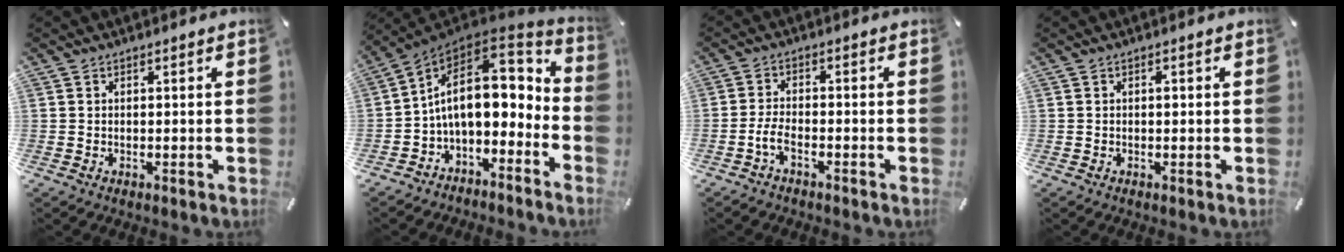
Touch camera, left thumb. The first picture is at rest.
{"total": 16.5, "force": [2.1, 9.7, 13.2], "torque": [-0.227, -0.016, 0.040]}
{"total": 4.0, "force": [-2.3, 1.6, 2.9], "torque": [-0.068, 0.006, -0.046]}
{"total": 0.7, "force": [0.0, 0.4, 0.6], "torque": [-0.013, -0.001, 0.000]}